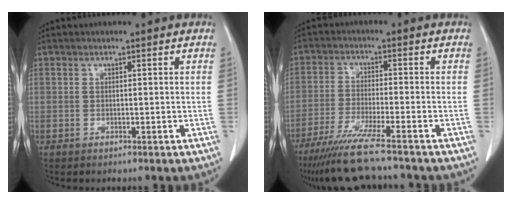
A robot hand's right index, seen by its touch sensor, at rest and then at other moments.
{"total": 11.1, "force": [-9.1, -0.3, 6.4], "torque": [-0.107, -0.035, -0.150]}